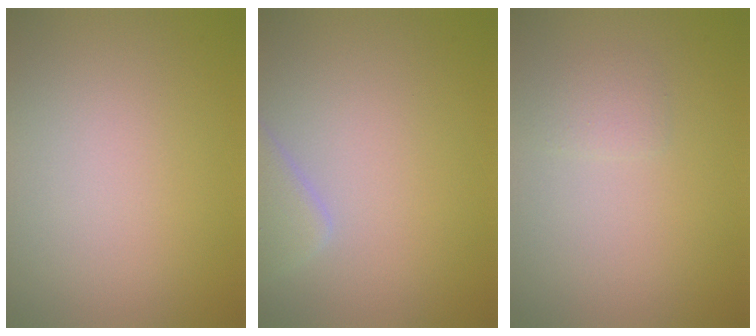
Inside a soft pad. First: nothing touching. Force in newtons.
{"total": 2.8, "press": 2.8, "slide": 0.2}
{"total": 1.0, "press": 1.0, "slide": 0.1}